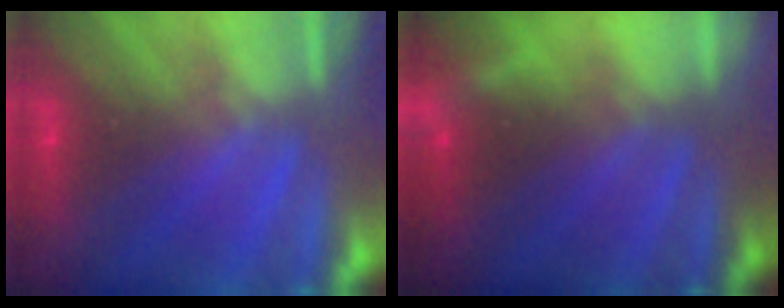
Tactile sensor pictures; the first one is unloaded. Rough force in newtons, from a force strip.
{"total": 3.0}